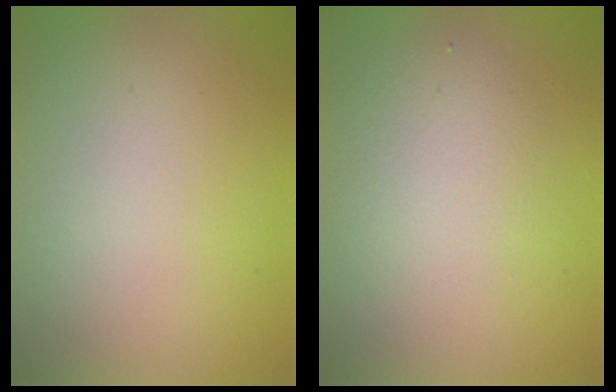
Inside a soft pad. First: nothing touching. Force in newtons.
{"total": 2.8, "press": 2.8, "slide": 0.1}